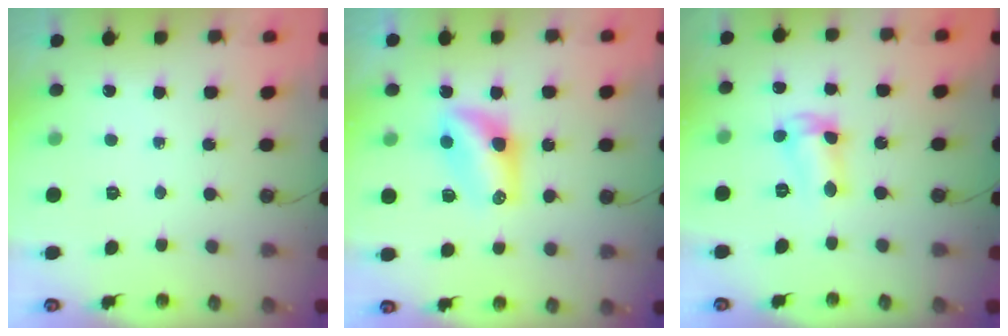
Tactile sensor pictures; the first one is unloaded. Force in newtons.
{"total": 7.7, "press": 7.5, "slide": 1.8}
{"total": 6.7, "press": 6.7, "slide": 0.2}